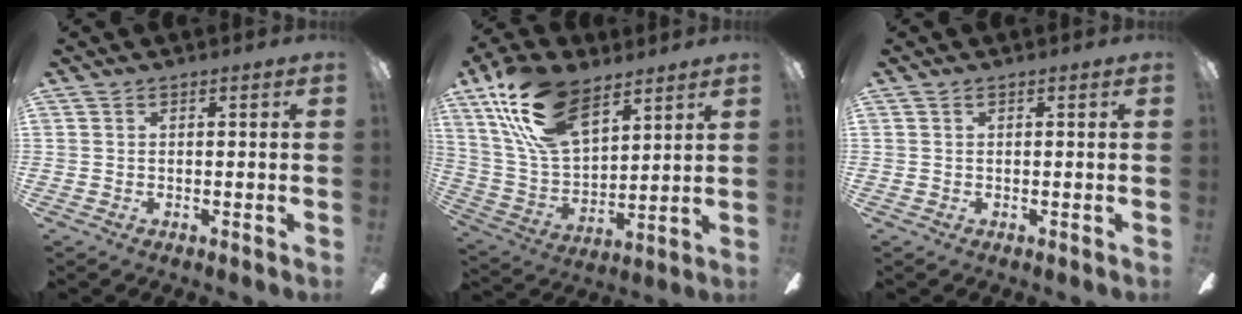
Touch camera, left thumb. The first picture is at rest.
{"total": 20.5, "force": [12.2, 10.7, 12.6], "torque": [-0.270, -0.045, 0.221]}
{"total": 0.0}